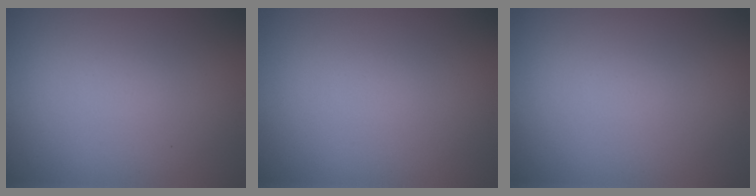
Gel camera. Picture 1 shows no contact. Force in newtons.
{"total": 0.0}
{"total": 0.0}